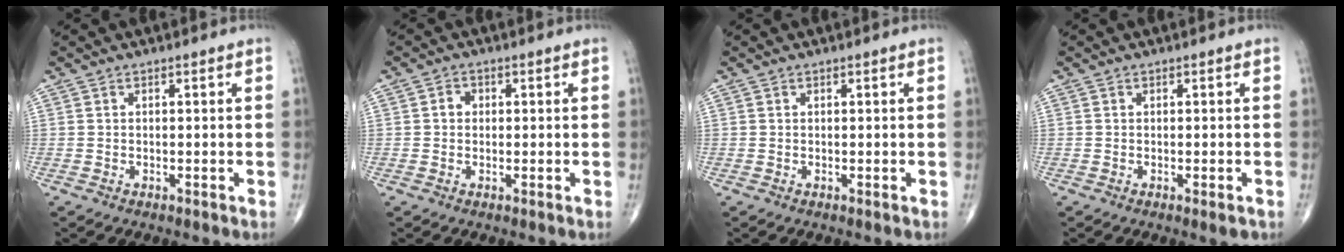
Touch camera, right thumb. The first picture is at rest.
{"total": 1.9, "force": [0.1, 1.7, 0.8], "torque": [-0.003, 0.006, -0.002]}
{"total": 0.0}
{"total": 1.3, "force": [-0.5, 0.4, 1.1], "torque": [-0.015, -0.004, -0.006]}